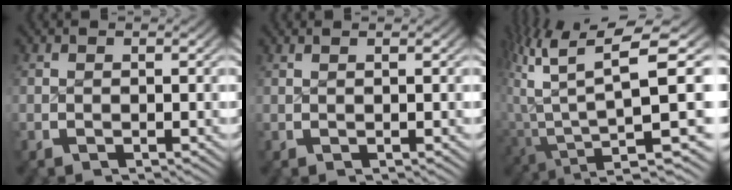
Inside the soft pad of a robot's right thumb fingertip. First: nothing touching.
{"total": 0.8, "force": [0.5, -0.3, 0.6], "torque": [-0.010, 0.004, 0.010]}
{"total": 13.2, "force": [-0.3, 6.5, 11.4], "torque": [-0.199, -0.023, 0.012]}